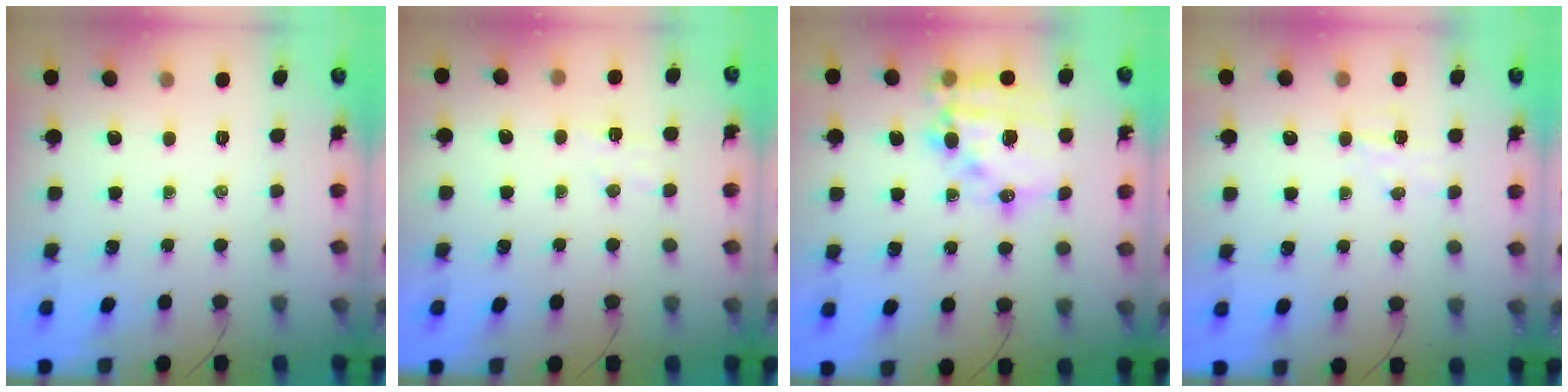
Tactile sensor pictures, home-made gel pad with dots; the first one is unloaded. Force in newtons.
{"total": 4.5, "press": 4.4, "slide": 0.9}
{"total": 17.3, "press": 16.9, "slide": 3.8}
{"total": 3.7, "press": 3.5, "slide": 1.0}